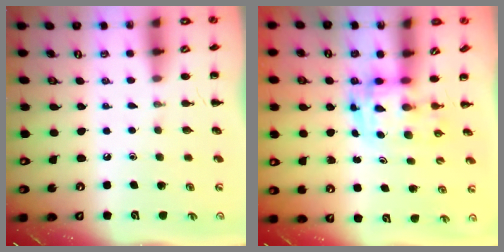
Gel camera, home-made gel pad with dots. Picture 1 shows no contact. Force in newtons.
{"total": 3.6, "press": 3.5, "slide": 0.6}